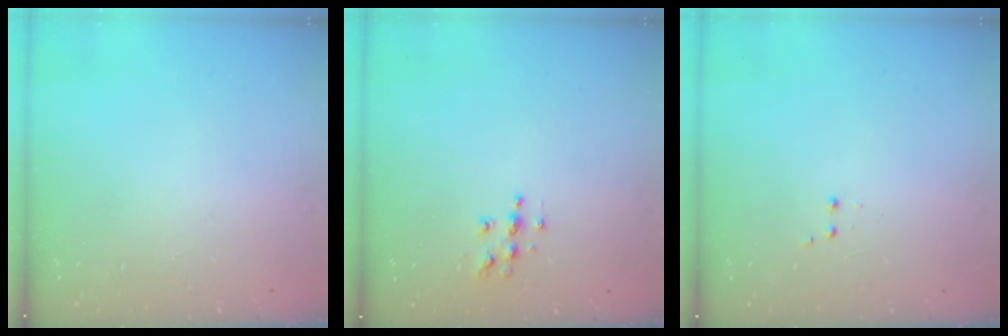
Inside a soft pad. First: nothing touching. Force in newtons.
{"total": 5.4, "press": 5.4, "slide": 0.4}
{"total": 2.0, "press": 1.8, "slide": 0.9}